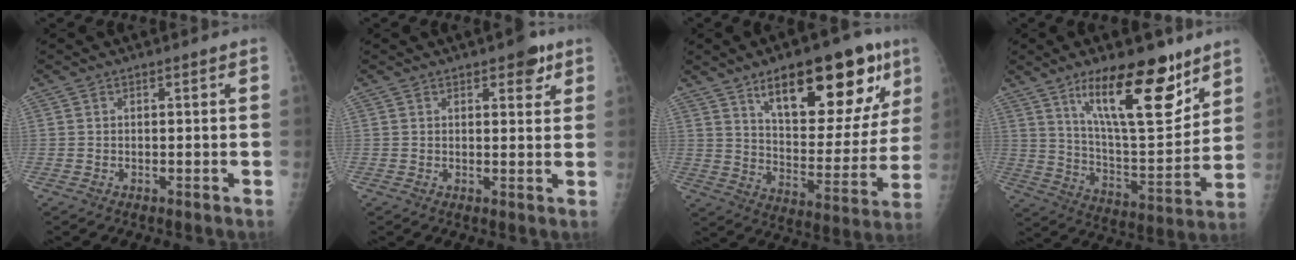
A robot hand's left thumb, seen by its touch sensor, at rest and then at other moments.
{"total": 4.4, "force": [2.5, 2.1, 2.9], "torque": [-0.017, -0.009, 0.028]}
{"total": 23.9, "force": [12.6, 9.6, 17.8], "torque": [-0.207, -0.041, 0.193]}
{"total": 20.3, "force": [12.3, 6.8, 14.7], "torque": [-0.191, -0.076, 0.211]}